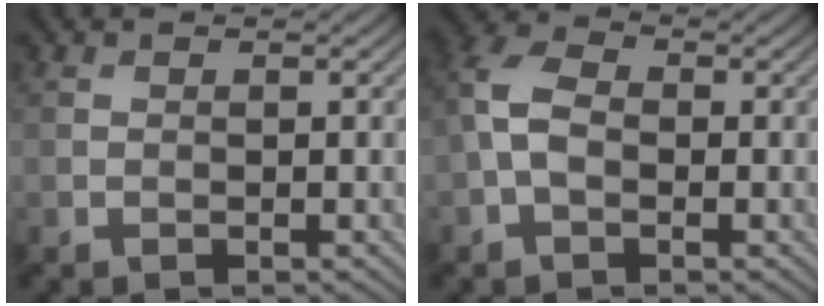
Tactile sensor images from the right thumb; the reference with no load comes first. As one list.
[{"total": 5.2, "force": [-0.4, 3.5, 3.9], "torque": [-0.097, 0.010, -0.021]}]